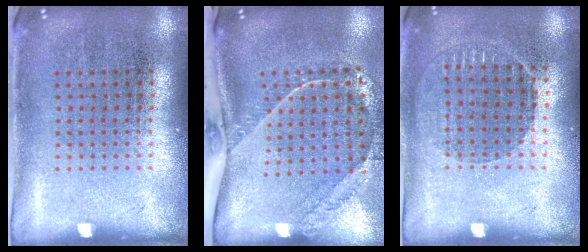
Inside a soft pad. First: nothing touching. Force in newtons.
{"total": 2.5, "press": 1.7, "slide": 1.8}
{"total": 1.0, "press": 0.9, "slide": 0.4}